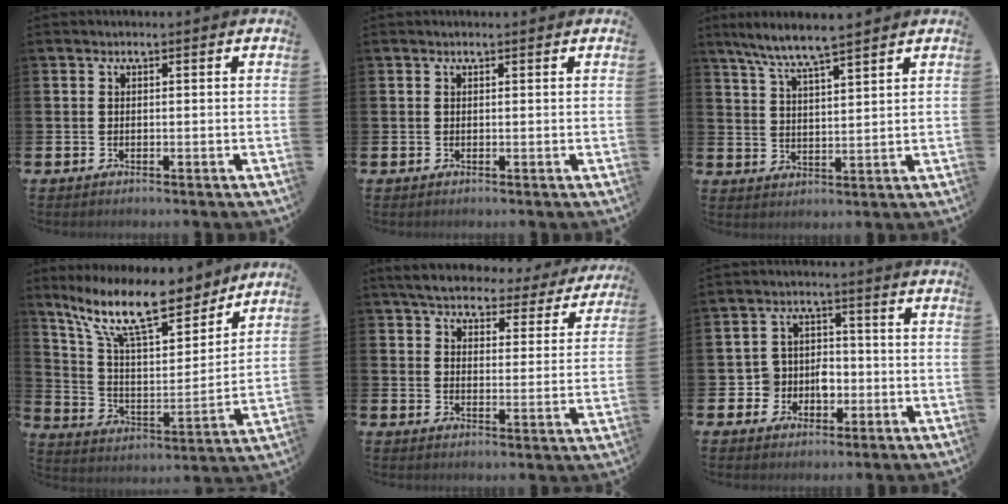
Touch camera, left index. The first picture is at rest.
{"total": 0.0}
{"total": 6.6, "force": [6.2, 0.0, 2.3], "torque": [-0.067, -0.025, 0.111]}
{"total": 14.4, "force": [11.3, 4.3, 7.9], "torque": [-0.172, -0.063, 0.196]}
{"total": 5.2, "force": [4.9, 1.3, 1.2], "torque": [-0.044, -0.033, 0.081]}
{"total": 4.5, "force": [-1.3, 4.2, 1.0], "torque": [-0.032, 0.006, -0.029]}